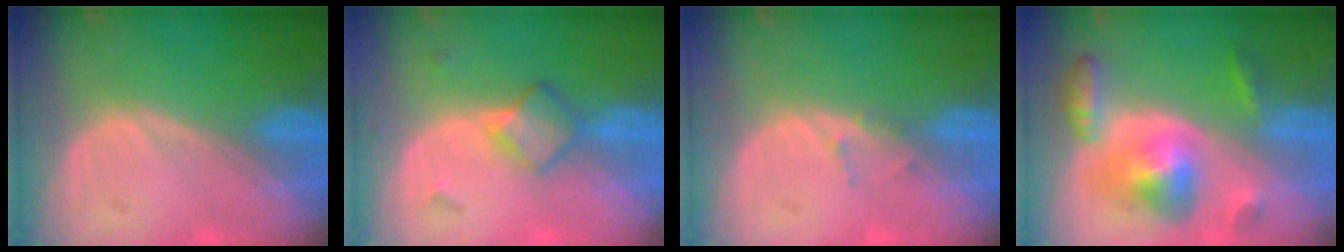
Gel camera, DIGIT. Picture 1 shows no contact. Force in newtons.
{"total": 4.8, "press": 4.2, "slide": 2.2}
{"total": 1.1, "press": 0.8, "slide": 0.7}
{"total": 8.2, "press": 8.2, "slide": 0.7}